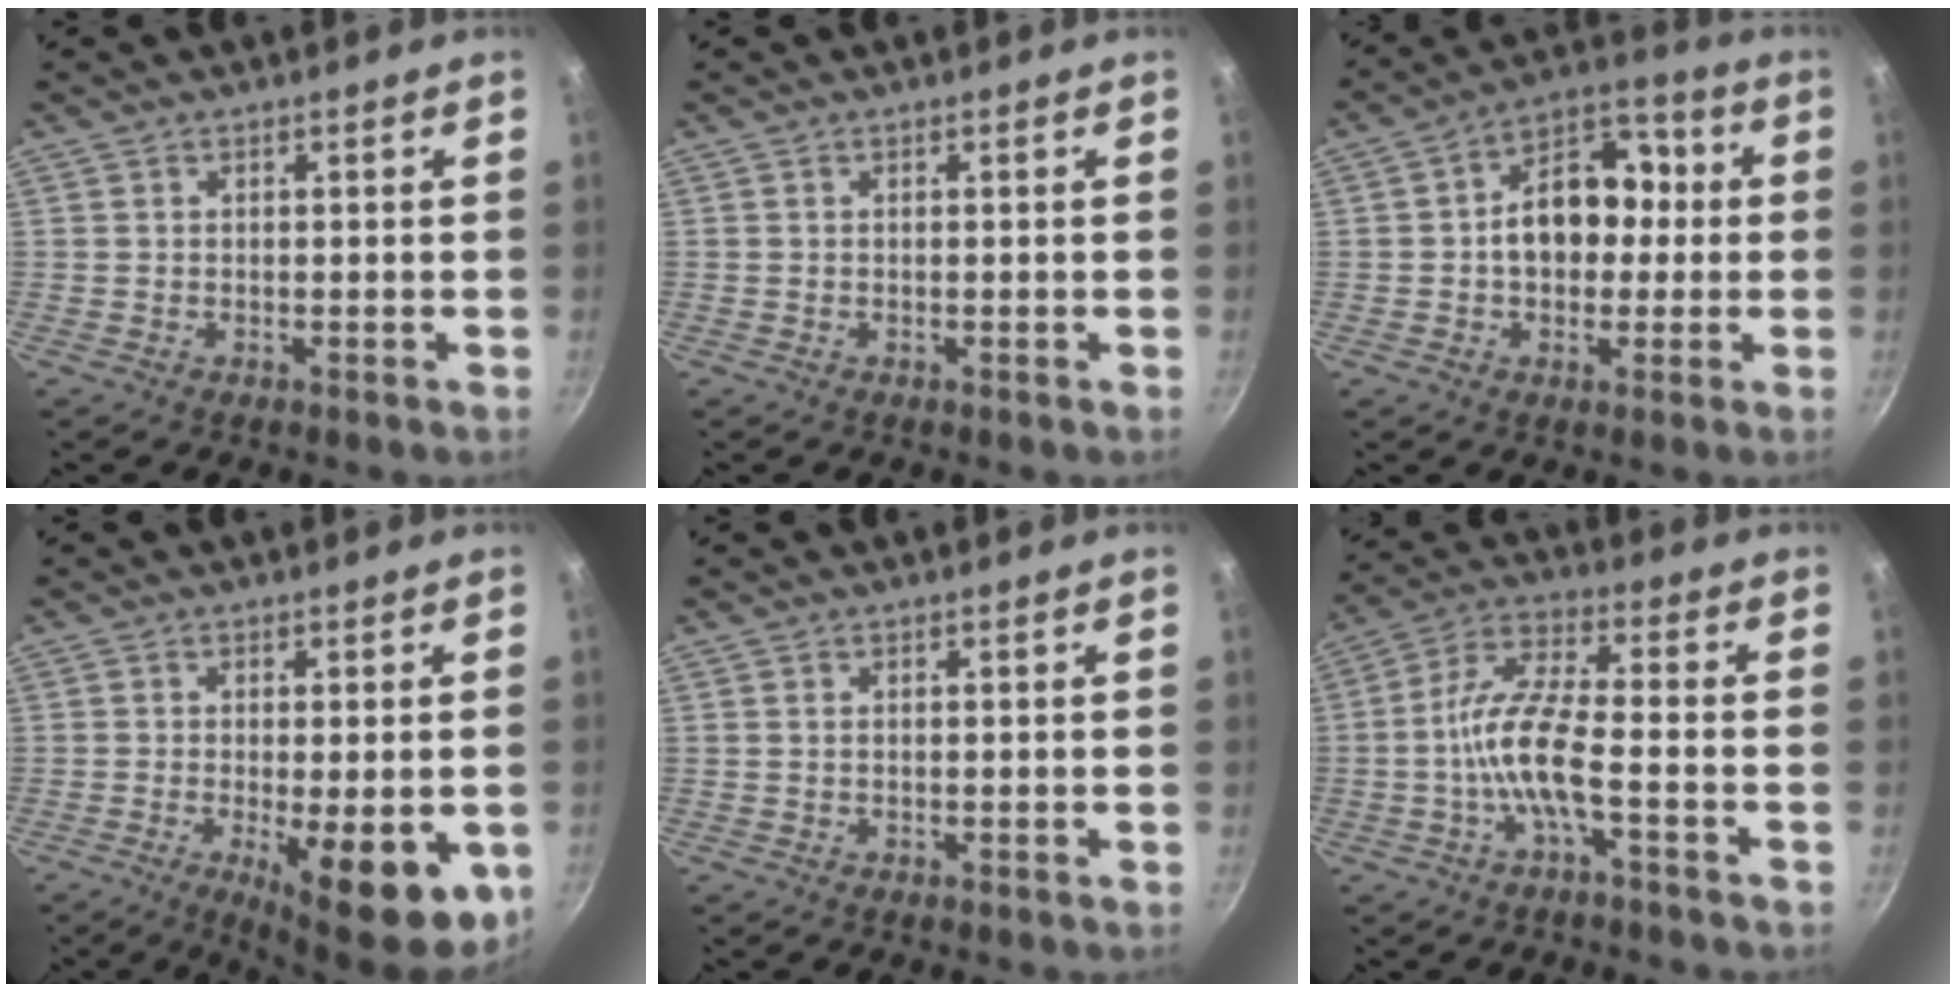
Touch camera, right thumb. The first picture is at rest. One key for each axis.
{"total": 0.0}
{"total": 13.3, "fx": 0.4, "fy": 9.1, "fz": 9.8, "tx": -0.114, "ty": 0.035, "tz": -0.003}
{"total": 14.8, "fx": -4.8, "fy": 5.1, "fz": 13.0, "tx": -0.143, "ty": -0.015, "tz": -0.051}
{"total": 0.0}
{"total": 10.6, "fx": -2.9, "fy": 2.9, "fz": 9.8, "tx": -0.214, "ty": 0.040, "tz": -0.058}